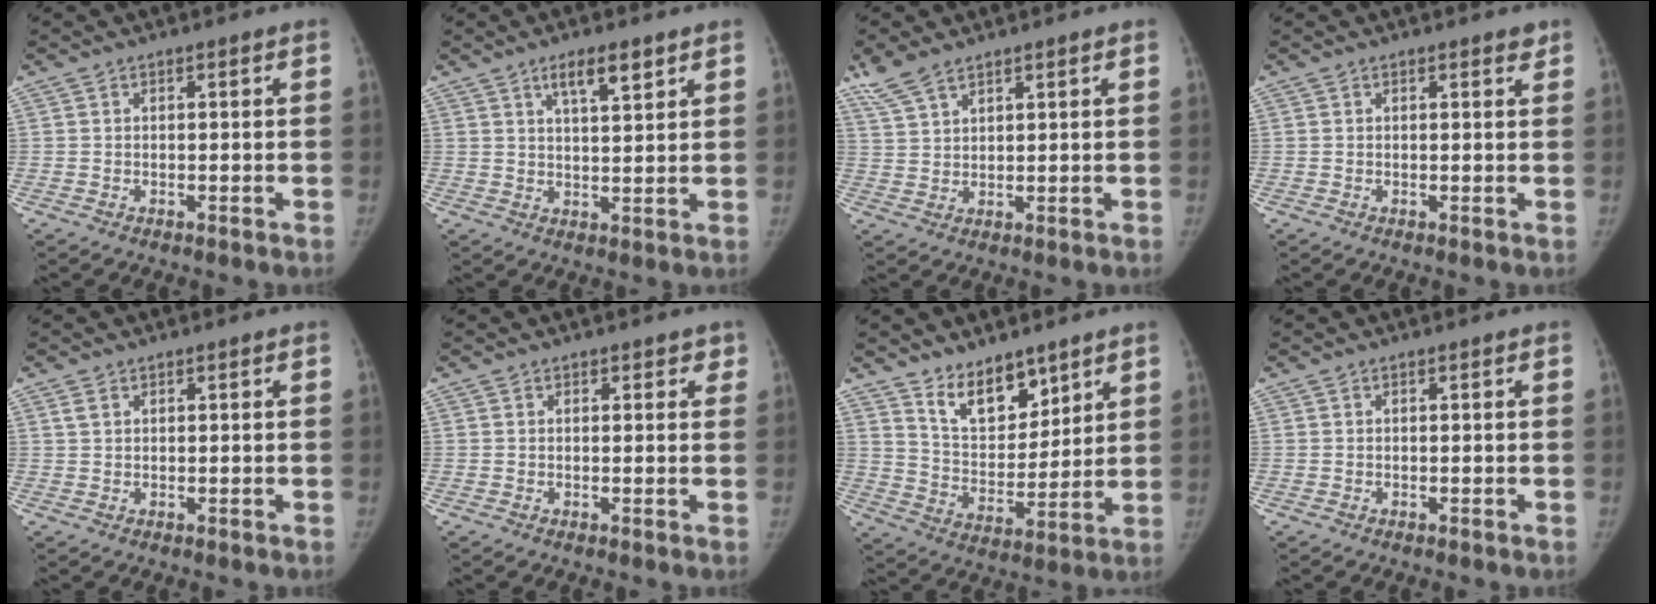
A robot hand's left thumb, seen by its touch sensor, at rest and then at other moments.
{"total": 6.0, "force": [3.7, 1.7, 4.4], "torque": [-0.063, -0.021, 0.062]}
{"total": 5.5, "force": [4.3, 2.1, 2.6], "torque": [-0.050, -0.005, 0.094]}
{"total": 0.9, "force": [0.7, 0.4, 0.4], "torque": [0.001, -0.003, 0.005]}
{"total": 1.4, "force": [0.8, 0.9, 0.8], "torque": [-0.012, 0.004, 0.018]}
{"total": 1.6, "force": [1.0, 1.1, 0.5], "torque": [0.020, -0.002, 0.005]}
{"total": 11.3, "force": [8.2, 5.6, 5.3], "torque": [-0.048, -0.069, 0.154]}
{"total": 0.0}